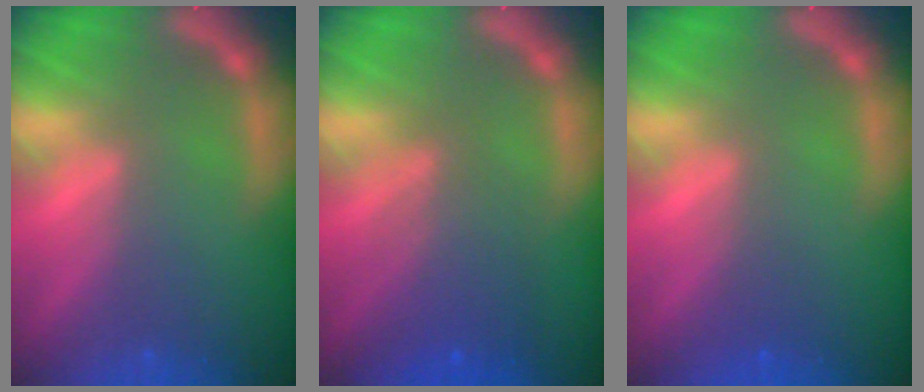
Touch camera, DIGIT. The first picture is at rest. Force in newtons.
{"total": 4.6}
{"total": 1.0}